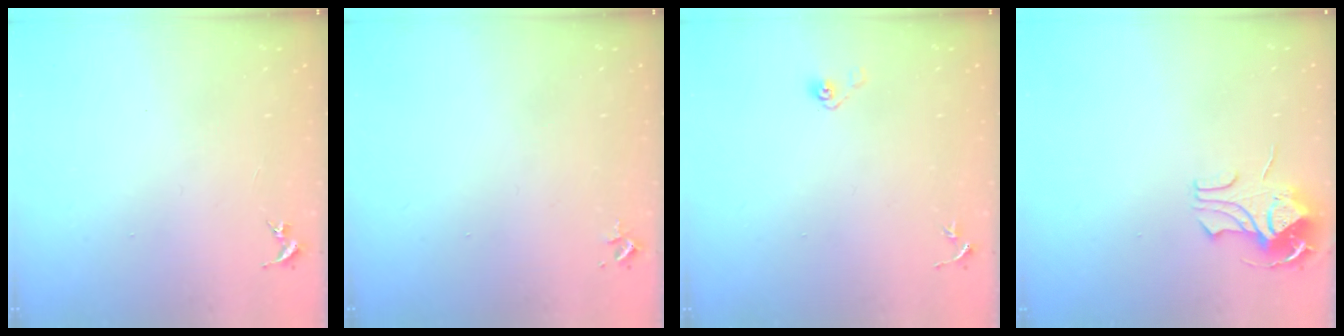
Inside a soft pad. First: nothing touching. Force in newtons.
{"total": 2.4, "press": 2.4, "slide": 0.3}
{"total": 3.7, "press": 3.2, "slide": 1.9}
{"total": 8.9, "press": 8.9, "slide": 0.7}